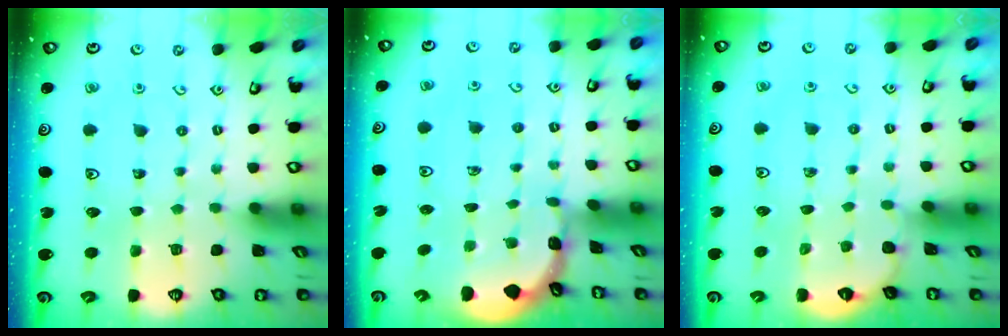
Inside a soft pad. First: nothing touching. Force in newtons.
{"total": 0.7, "press": 0.6, "slide": 0.1}
{"total": 2.0, "press": 2.0, "slide": 0.1}